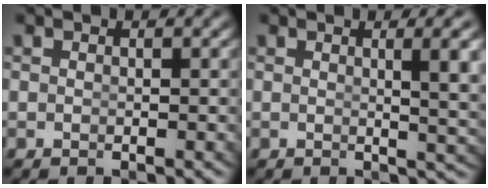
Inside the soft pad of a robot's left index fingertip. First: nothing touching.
{"total": 3.6, "force": [0.9, 0.1, 3.5], "torque": [-0.038, -0.006, 0.019]}